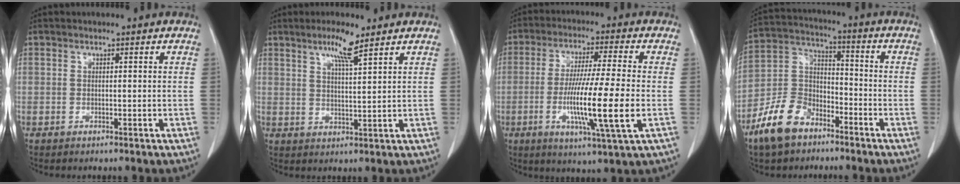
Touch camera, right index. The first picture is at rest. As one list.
[{"total": 5.1, "force": [3.5, 0.1, 3.7], "torque": [-0.070, -0.003, 0.063]}, {"total": 13.4, "force": [-2.8, -0.4, 13.1], "torque": [-0.243, -0.021, -0.053]}, {"total": 11.1, "force": [-7.5, 6.3, 5.4], "torque": [-0.123, 0.008, -0.145]}]